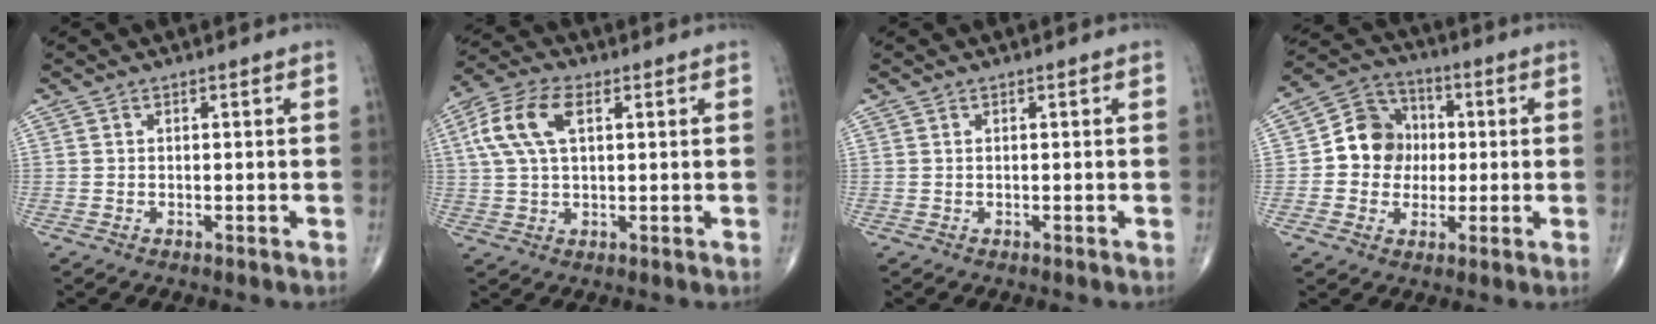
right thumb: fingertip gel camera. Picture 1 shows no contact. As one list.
[{"total": 10.2, "force": [3.0, 5.3, 8.1], "torque": [-0.178, 0.019, 0.056]}, {"total": 0.0}, {"total": 10.6, "force": [0.1, 9.5, 4.6], "torque": [-0.036, 0.022, -0.009]}]